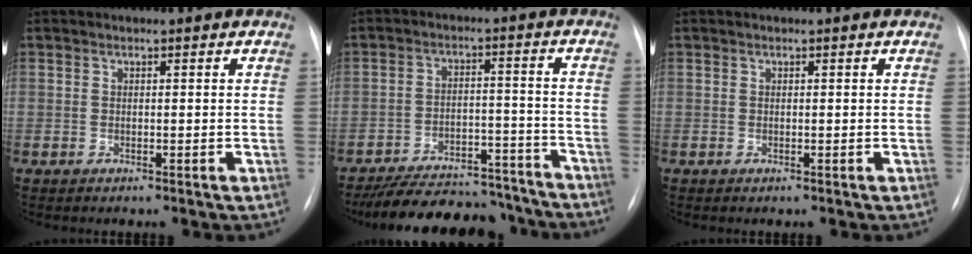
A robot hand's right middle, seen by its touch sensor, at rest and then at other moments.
{"total": 18.3, "force": [-16.6, 5.3, 5.8], "torque": [-0.098, 0.015, -0.233]}
{"total": 0.0}